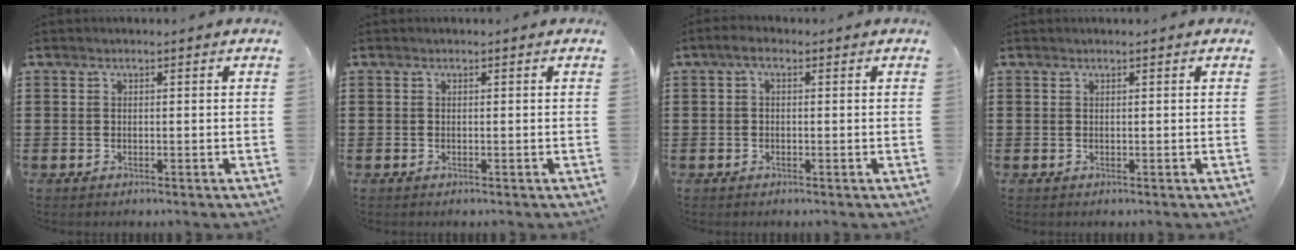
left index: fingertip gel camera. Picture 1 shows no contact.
{"total": 0.0}
{"total": 1.4, "force": [-0.5, 0.6, 1.2], "torque": [-0.025, 0.004, -0.012]}
{"total": 0.0}